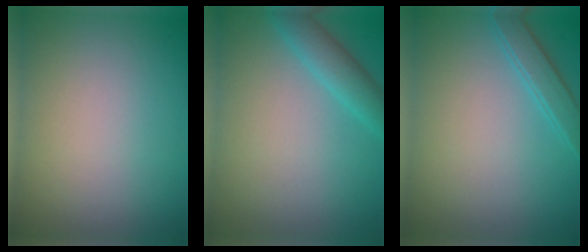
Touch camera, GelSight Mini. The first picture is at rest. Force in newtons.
{"total": 2.1, "press": 2.1, "slide": 0.2}
{"total": 1.9, "press": 1.9, "slide": 0.1}